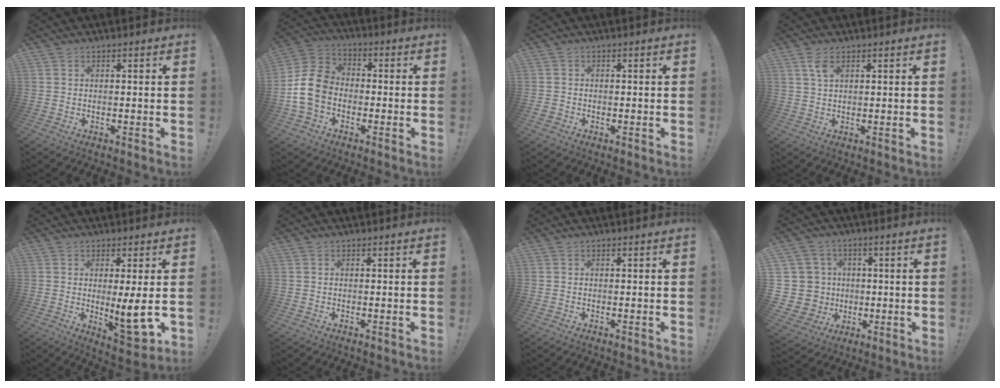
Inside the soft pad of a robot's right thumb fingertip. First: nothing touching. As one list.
[{"total": 12.1, "force": [-3.0, 9.5, 6.9], "torque": [-0.124, 0.032, -0.050]}, {"total": 1.3, "force": [-0.8, 0.9, 0.6], "torque": [-0.009, 0.003, -0.014]}, {"total": 3.4, "force": [1.6, 1.4, 2.6], "torque": [-0.049, -0.002, 0.027]}, {"total": 9.8, "force": [0.5, 2.1, 9.6], "torque": [-0.134, -0.022, 0.011]}, {"total": 0.0}, {"total": 0.0}, {"total": 10.9, "force": [0.6, 10.5, 2.9], "torque": [-0.066, 0.001, 0.034]}]